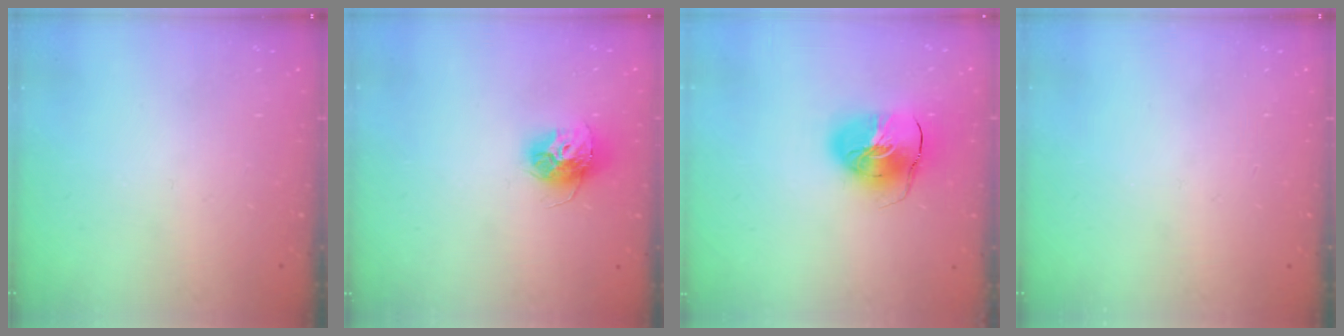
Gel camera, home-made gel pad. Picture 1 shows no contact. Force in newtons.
{"total": 11.3, "press": 11.3, "slide": 1.0}
{"total": 11.9, "press": 11.7, "slide": 1.8}
{"total": 0.0}